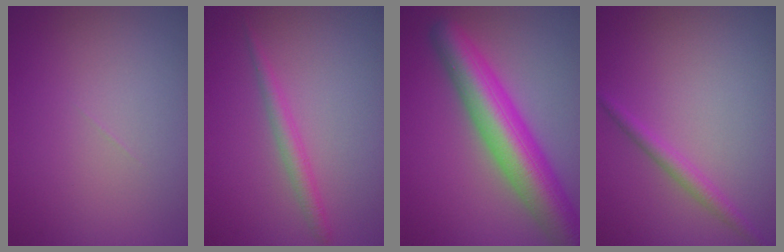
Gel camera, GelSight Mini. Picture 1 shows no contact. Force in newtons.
{"total": 1.8, "press": 1.8, "slide": 0.1}
{"total": 8.7, "press": 8.7, "slide": 0.3}
{"total": 1.8, "press": 1.7, "slide": 0.1}